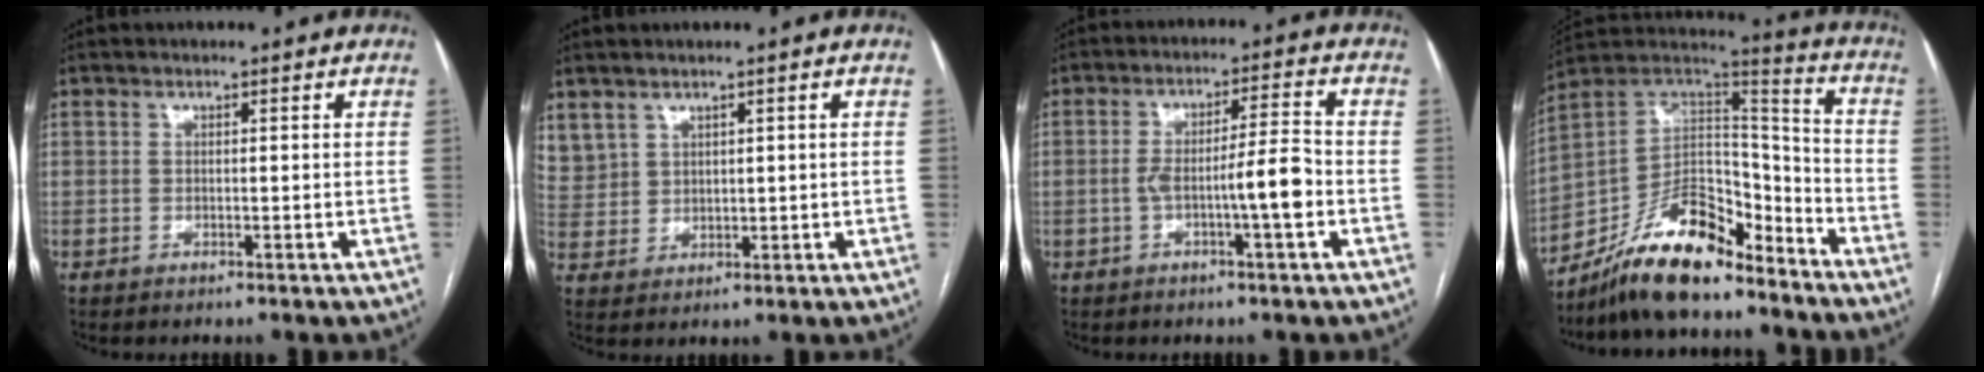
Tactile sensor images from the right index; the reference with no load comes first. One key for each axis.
{"total": 5.4, "fx": 3.6, "fy": 3.5, "fz": 1.8, "tx": -0.054, "ty": 0.013, "tz": 0.094}
{"total": 6.7, "fx": -2.1, "fy": 0.1, "fz": 6.4, "tx": -0.113, "ty": 0.015, "tz": -0.030}
{"total": 16.8, "fx": -12.8, "fy": 5.7, "fz": 9.2, "tx": -0.157, "ty": 0.035, "tz": -0.223}